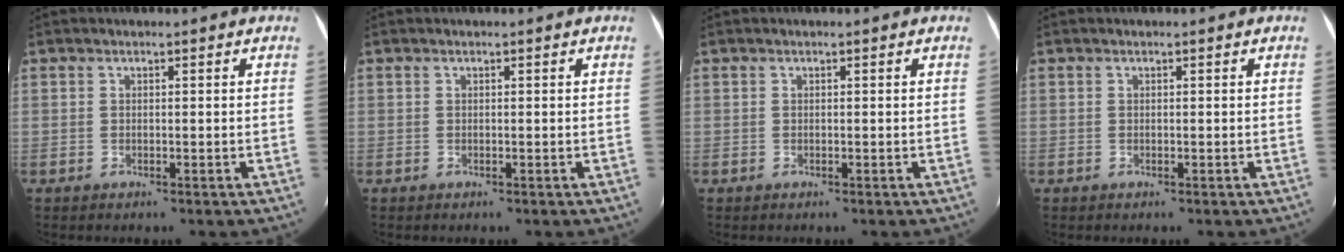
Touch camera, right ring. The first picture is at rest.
{"total": 0.0}
{"total": 0.0}
{"total": 0.0}